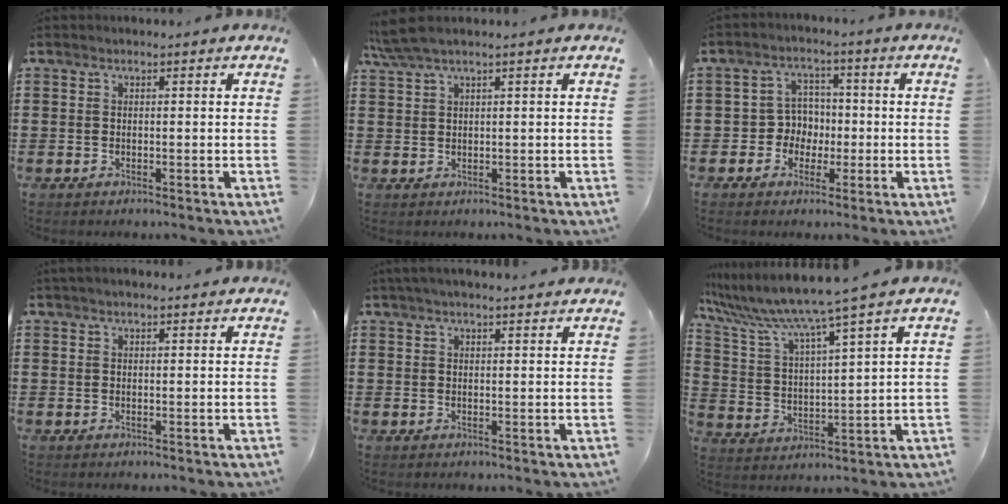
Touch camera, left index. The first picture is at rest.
{"total": 2.8, "force": [1.8, 0.2, 2.2], "torque": [-0.046, 0.001, 0.033]}
{"total": 4.9, "force": [-1.1, 4.6, 1.2], "torque": [-0.042, 0.013, -0.025]}
{"total": 1.1, "force": [1.0, 0.2, 0.4], "torque": [-0.009, 0.002, 0.020]}
{"total": 2.1, "force": [1.9, 0.1, 0.9], "torque": [-0.021, 0.004, 0.035]}
{"total": 7.4, "force": [6.3, -0.6, 3.9], "torque": [-0.104, -0.044, 0.100]}